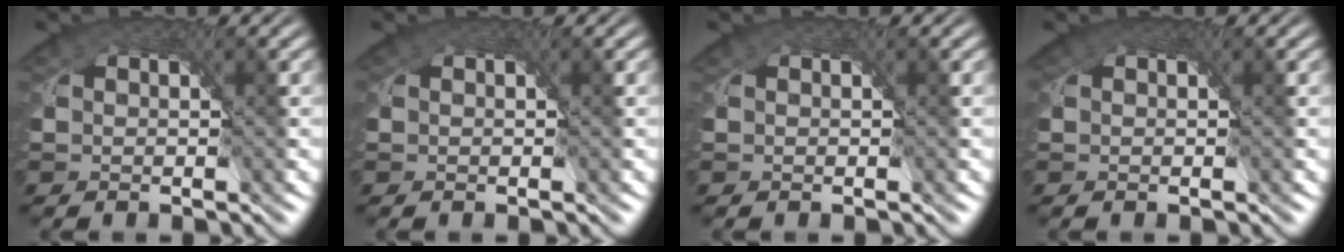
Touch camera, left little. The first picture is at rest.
{"total": 0.5, "force": [0.0, 0.5, 0.1], "torque": [-0.004, -0.002, -0.002]}
{"total": 0.0}
{"total": 1.4, "force": [0.4, 1.2, 0.6], "torque": [-0.013, 0.000, 0.002]}